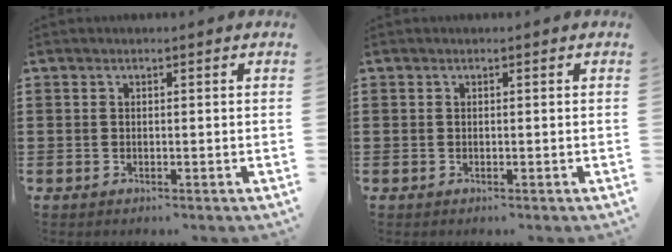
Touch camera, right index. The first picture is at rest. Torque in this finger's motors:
{"motor_torque": [0.03, 0.50, 0.00, 0.00]}